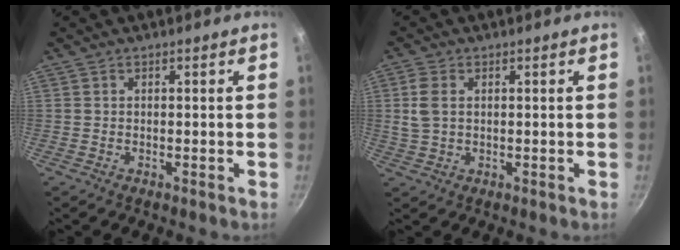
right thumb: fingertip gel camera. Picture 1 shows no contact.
{"total": 4.6, "force": [0.9, 2.9, 3.5], "torque": [-0.076, 0.003, 0.020]}